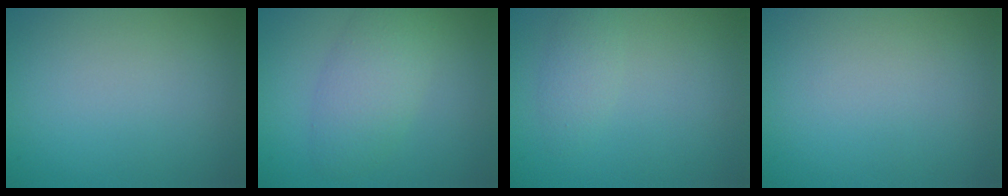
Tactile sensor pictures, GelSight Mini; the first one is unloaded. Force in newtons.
{"total": 3.9, "press": 3.9, "slide": 0.2}
{"total": 1.5, "press": 1.5, "slide": 0.2}
{"total": 0.0}